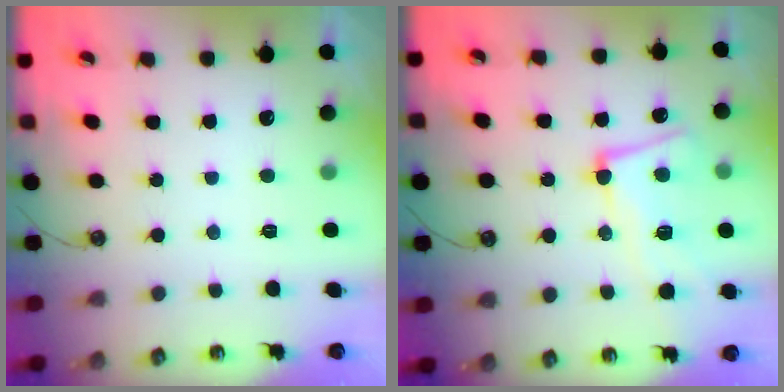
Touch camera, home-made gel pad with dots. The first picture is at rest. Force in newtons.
{"total": 8.0, "press": 7.6, "slide": 2.3}